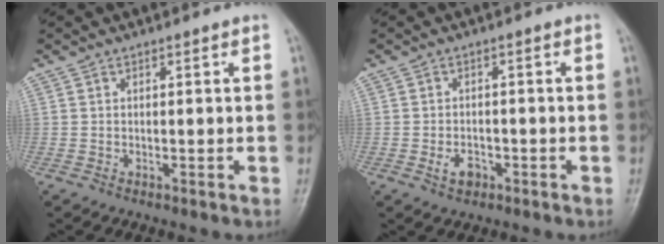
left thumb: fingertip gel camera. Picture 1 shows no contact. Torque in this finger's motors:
{"motor_torque": [0.02, 0.04, 0.07, 0.04, 0.00]}